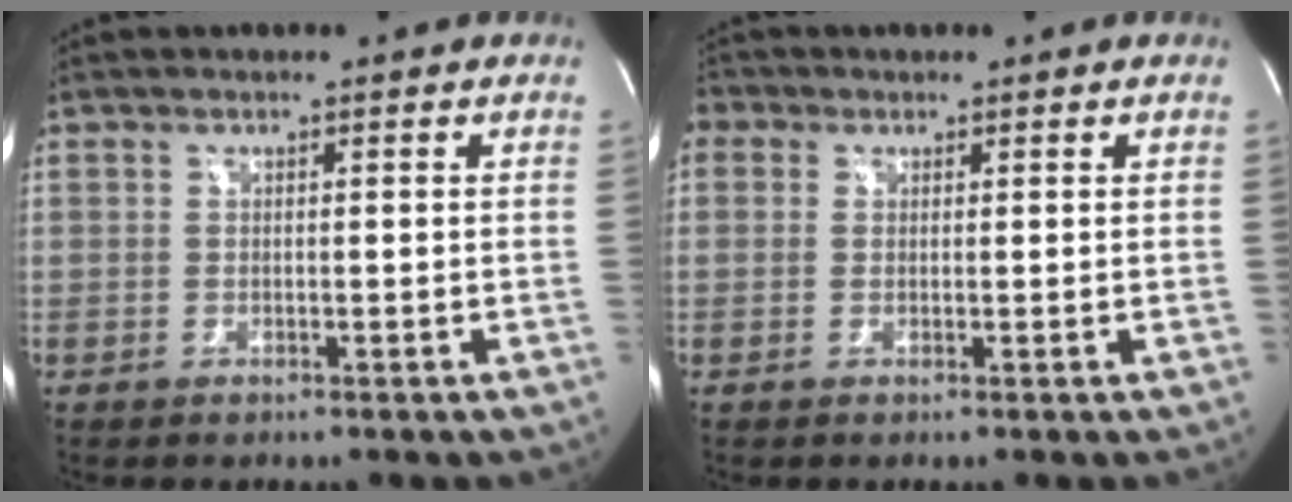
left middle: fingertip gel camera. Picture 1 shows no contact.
{"total": 2.6, "force": [1.0, 2.2, 0.8], "torque": [-0.017, 0.016, 0.017]}